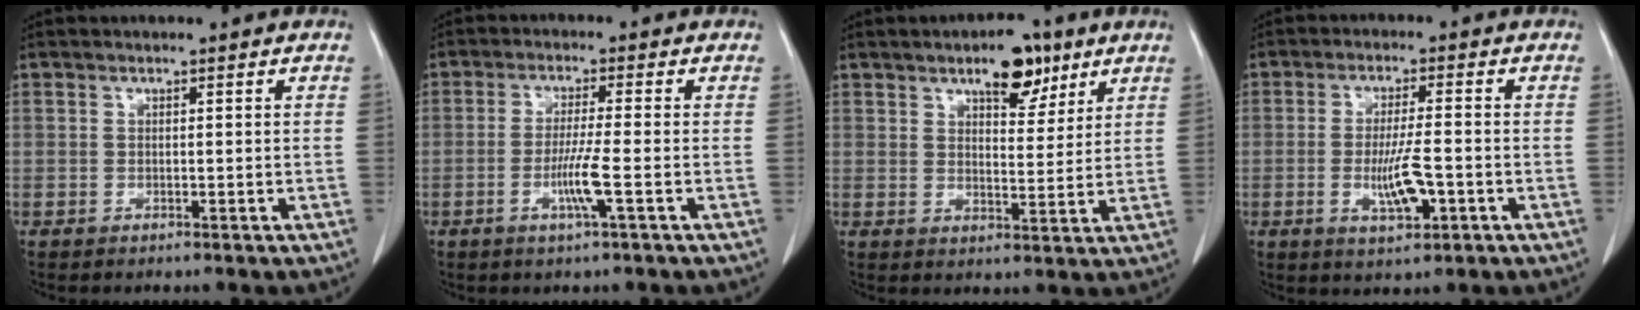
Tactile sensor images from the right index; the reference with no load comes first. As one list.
[{"total": 5.4, "force": [-1.8, -0.3, 5.1], "torque": [-0.098, -0.010, -0.035]}, {"total": 8.5, "force": [5.3, 3.4, 5.6], "torque": [-0.086, 0.004, 0.085]}, {"total": 7.1, "force": [-2.0, 1.6, 6.6], "torque": [-0.122, -0.006, -0.029]}]